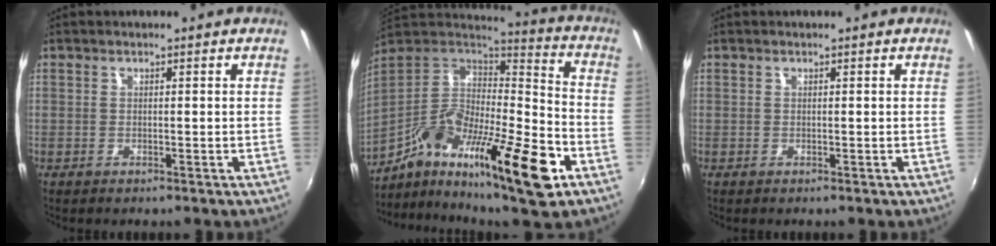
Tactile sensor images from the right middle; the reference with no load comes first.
{"total": 24.9, "force": [-12.1, 6.4, 20.8], "torque": [-0.353, -0.025, -0.211]}
{"total": 0.0}